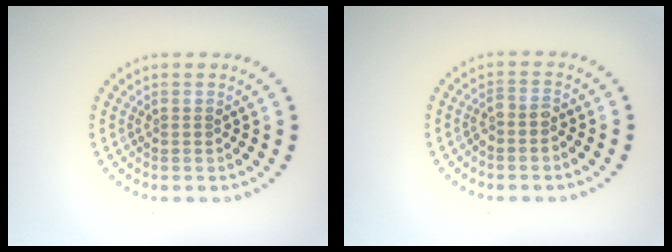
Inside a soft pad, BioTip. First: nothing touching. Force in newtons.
{"total": 1.2, "press": 0.9, "slide": 0.8}